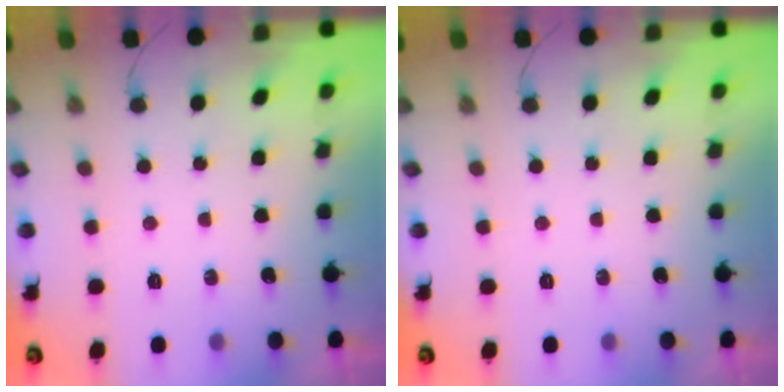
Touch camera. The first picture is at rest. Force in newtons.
{"total": 0.0}